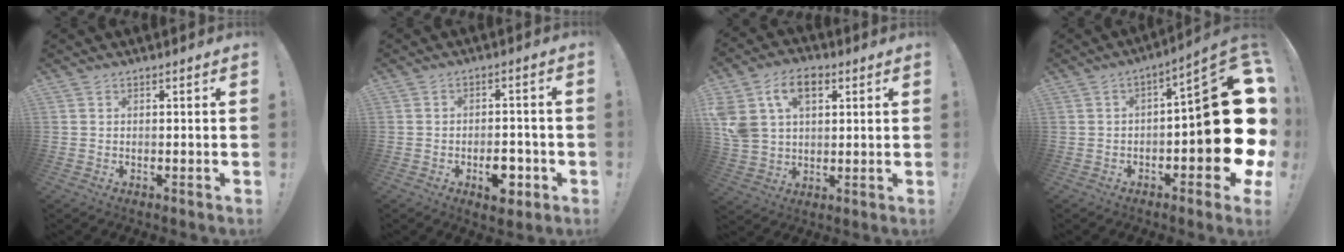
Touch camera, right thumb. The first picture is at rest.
{"total": 7.4, "force": [-3.3, 4.3, 5.1], "torque": [-0.063, 0.020, -0.049]}
{"total": 14.5, "force": [5.8, 9.8, 9.0], "torque": [-0.163, -0.013, 0.110]}
{"total": 20.0, "force": [-2.3, 6.7, 18.7], "torque": [-0.230, 0.007, -0.036]}